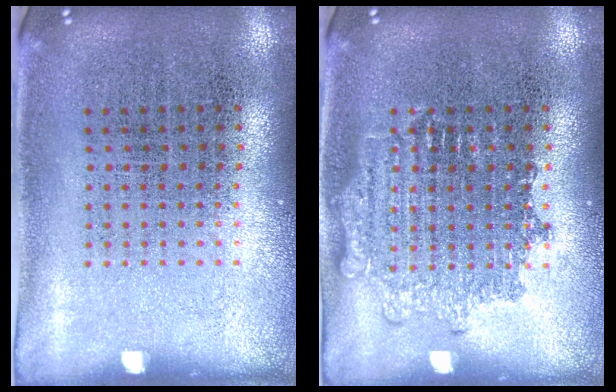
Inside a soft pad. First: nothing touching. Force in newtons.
{"total": 2.0, "press": 1.9, "slide": 0.4}